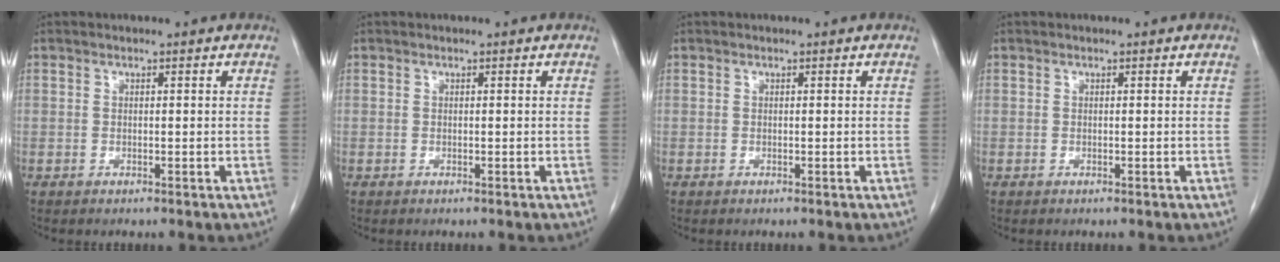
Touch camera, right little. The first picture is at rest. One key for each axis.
{"total": 0.0}
{"total": 0.0}
{"total": 0.0}